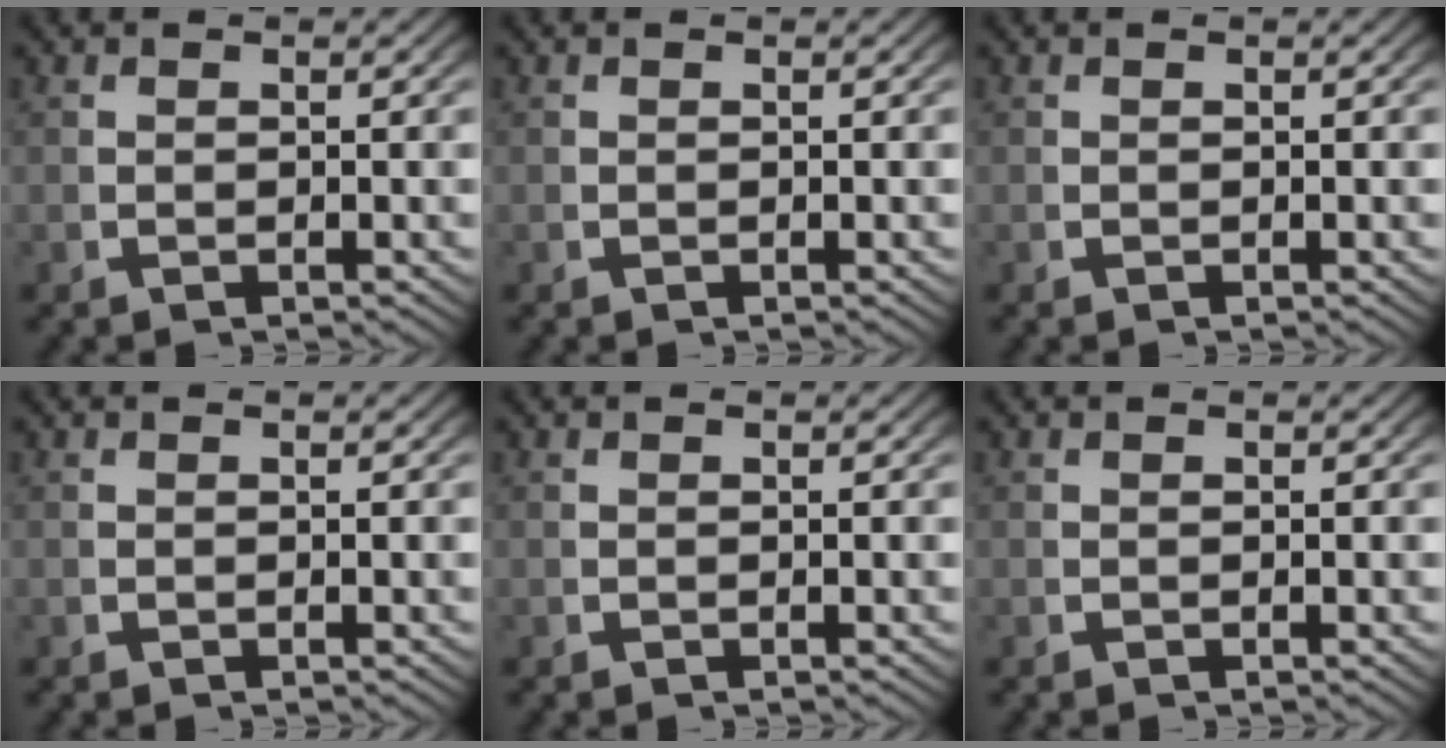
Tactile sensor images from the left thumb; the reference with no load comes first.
{"total": 0.0}
{"total": 0.0}
{"total": 0.0}
{"total": 0.0}
{"total": 0.0}